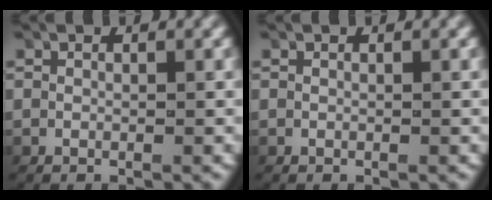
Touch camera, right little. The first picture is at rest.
{"total": 0.0}